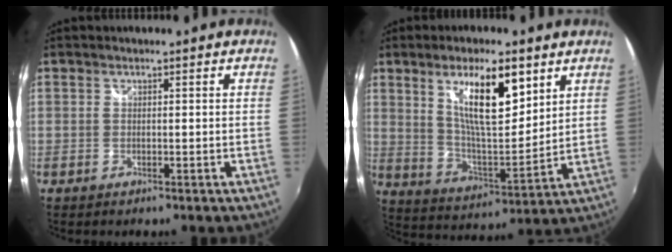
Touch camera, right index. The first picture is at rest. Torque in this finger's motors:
{"motor_torque": [1.39, 0.75, 0.77, 0.12]}